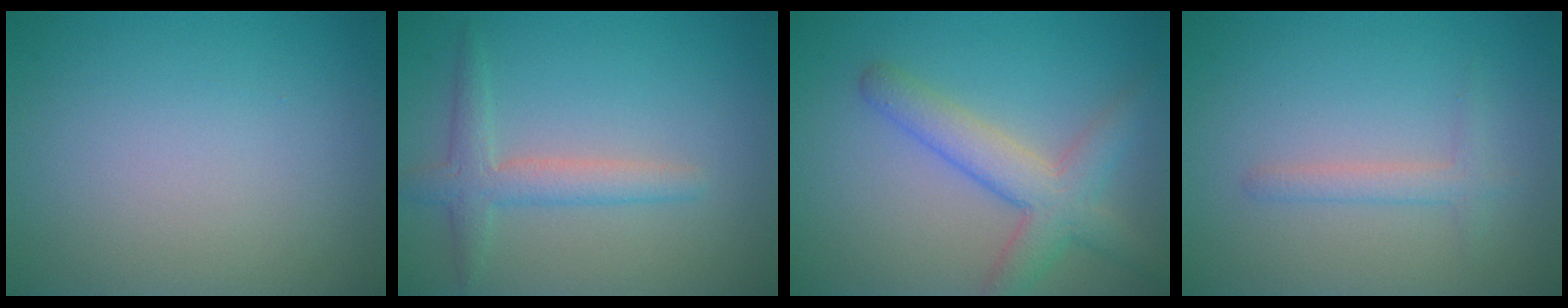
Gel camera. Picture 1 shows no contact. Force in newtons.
{"total": 2.8, "press": 2.8, "slide": 0.1}
{"total": 4.7, "press": 4.7, "slide": 0.2}
{"total": 1.5, "press": 1.5, "slide": 0.0}